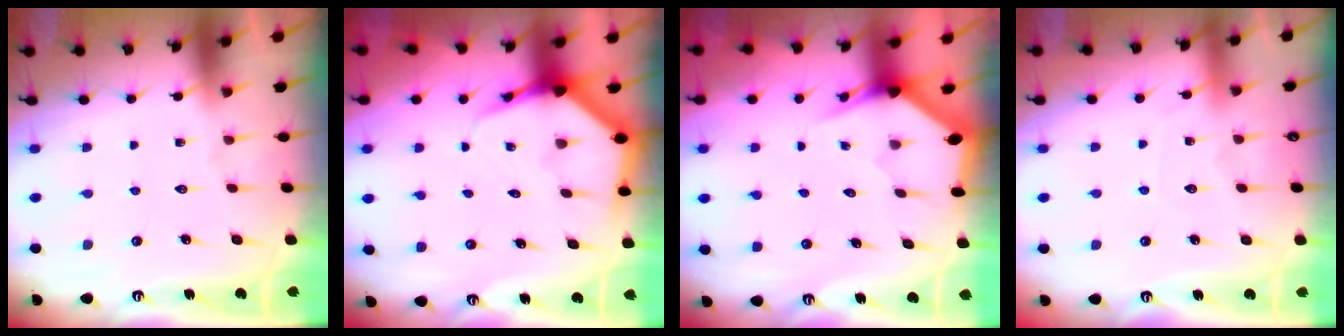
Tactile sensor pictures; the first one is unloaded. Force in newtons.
{"total": 6.0, "press": 6.0, "slide": 0.4}
{"total": 3.0, "press": 3.0, "slide": 0.0}
{"total": 4.7, "press": 4.6, "slide": 0.5}